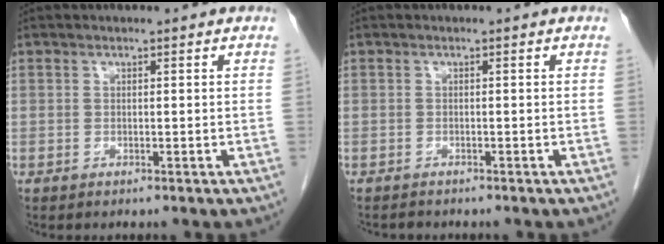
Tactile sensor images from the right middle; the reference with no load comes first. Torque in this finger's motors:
{"motor_torque": [-0.21, -0.12, -0.04, 0.00]}